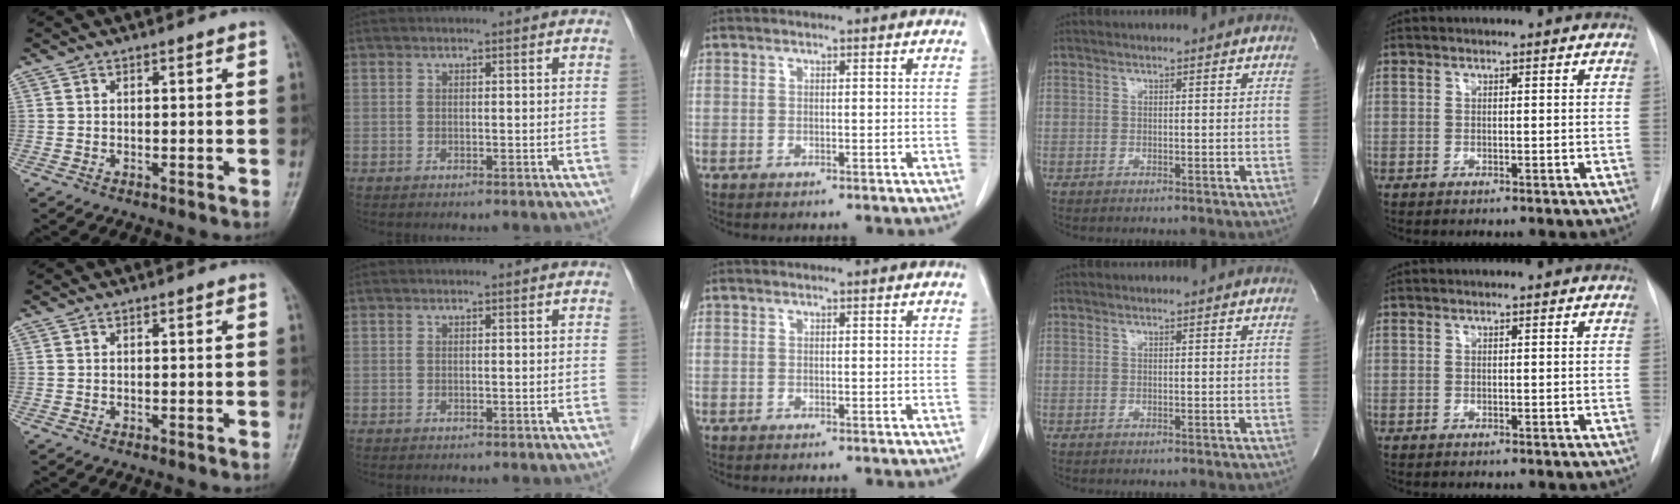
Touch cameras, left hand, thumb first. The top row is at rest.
{}